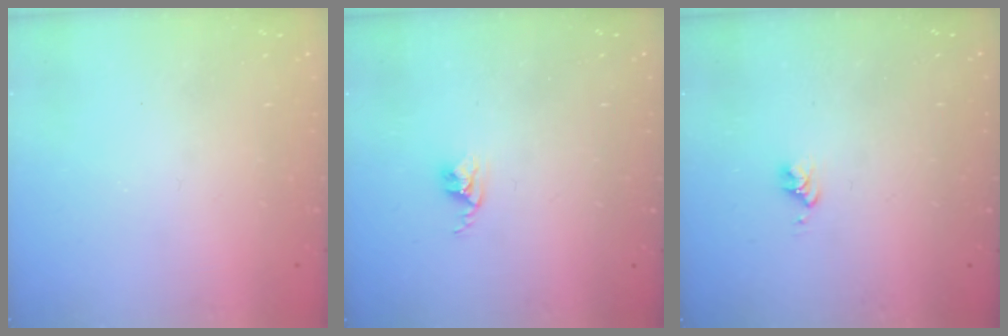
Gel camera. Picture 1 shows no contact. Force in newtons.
{"total": 2.6, "press": 2.6, "slide": 0.4}
{"total": 2.8, "press": 2.8, "slide": 0.3}